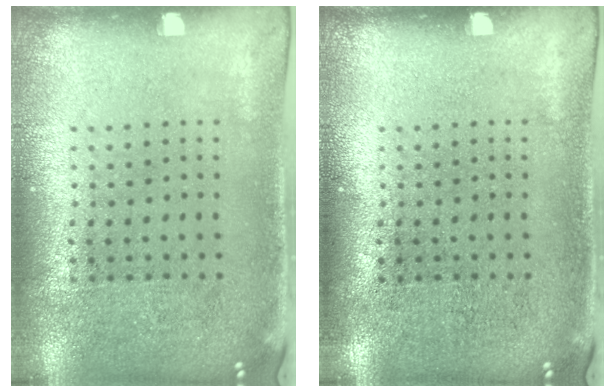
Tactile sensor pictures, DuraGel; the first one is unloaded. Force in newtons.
{"total": 0.0}